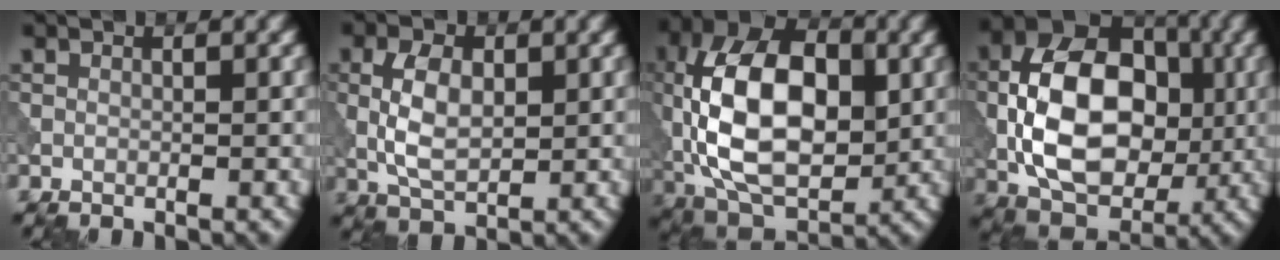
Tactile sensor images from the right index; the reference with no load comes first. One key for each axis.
{"total": 4.5, "fx": 0.4, "fy": 2.5, "fz": 3.7, "tx": -0.079, "ty": 0.004, "tz": 0.010}
{"total": 13.7, "fx": 0.2, "fy": 8.0, "fz": 11.1, "tx": -0.208, "ty": 0.019, "tz": -0.007}
{"total": 12.1, "fx": -0.9, "fy": 7.9, "fz": 9.1, "tx": -0.162, "ty": 0.010, "tz": -0.024}